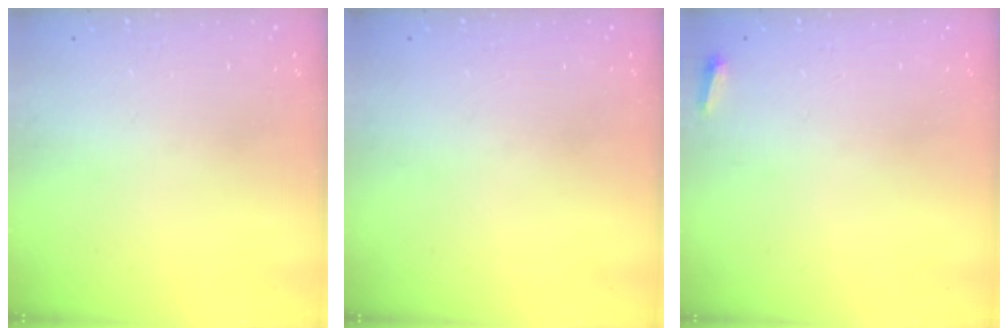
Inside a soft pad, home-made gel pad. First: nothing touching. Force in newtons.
{"total": 0.0}
{"total": 2.7, "press": 2.6, "slide": 0.9}